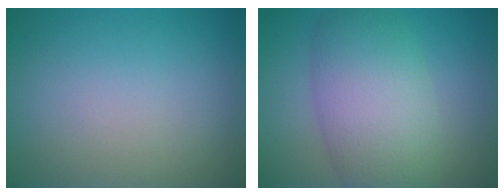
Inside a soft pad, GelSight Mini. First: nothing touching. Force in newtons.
{"total": 8.0, "press": 8.0, "slide": 0.4}